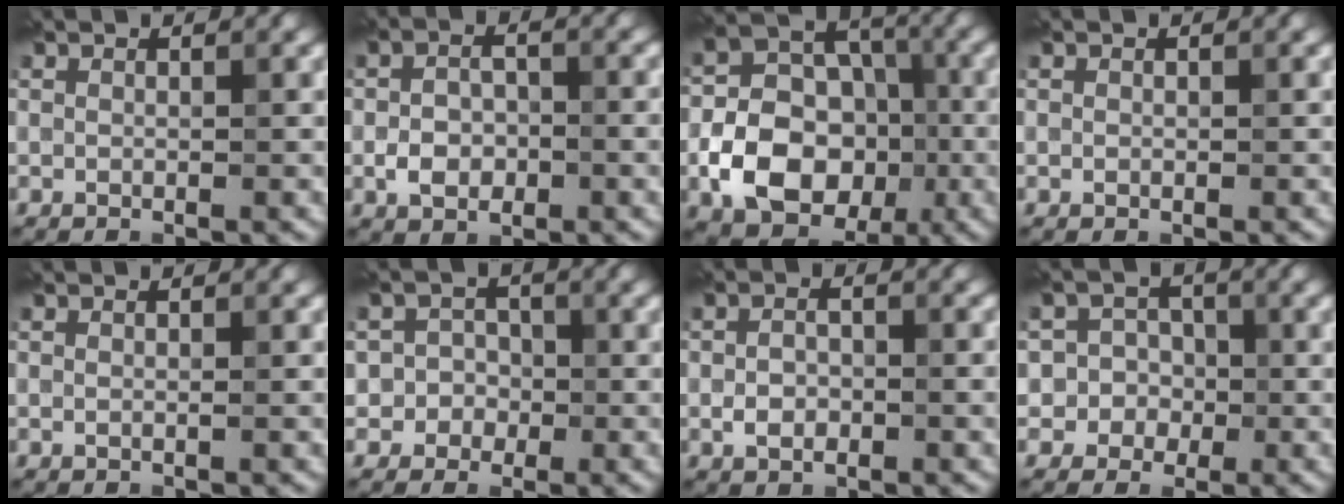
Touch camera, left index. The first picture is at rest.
{"total": 3.8, "force": [-1.2, 2.3, 2.8], "torque": [-0.054, 0.002, -0.026]}
{"total": 8.7, "force": [-2.8, 6.4, 5.2], "torque": [-0.084, 0.000, -0.054]}
{"total": 0.0}
{"total": 0.6, "force": [-0.1, 0.1, 0.6], "torque": [-0.015, 0.000, 0.000]}
{"total": 2.4, "force": [-0.8, 2.2, 0.3], "torque": [0.013, 0.007, -0.021]}
{"total": 3.0, "force": [-0.7, 1.7, 2.4], "torque": [-0.050, 0.002, -0.015]}
{"total": 3.6, "force": [-1.0, 3.4, 0.4], "torque": [0.019, 0.011, -0.034]}